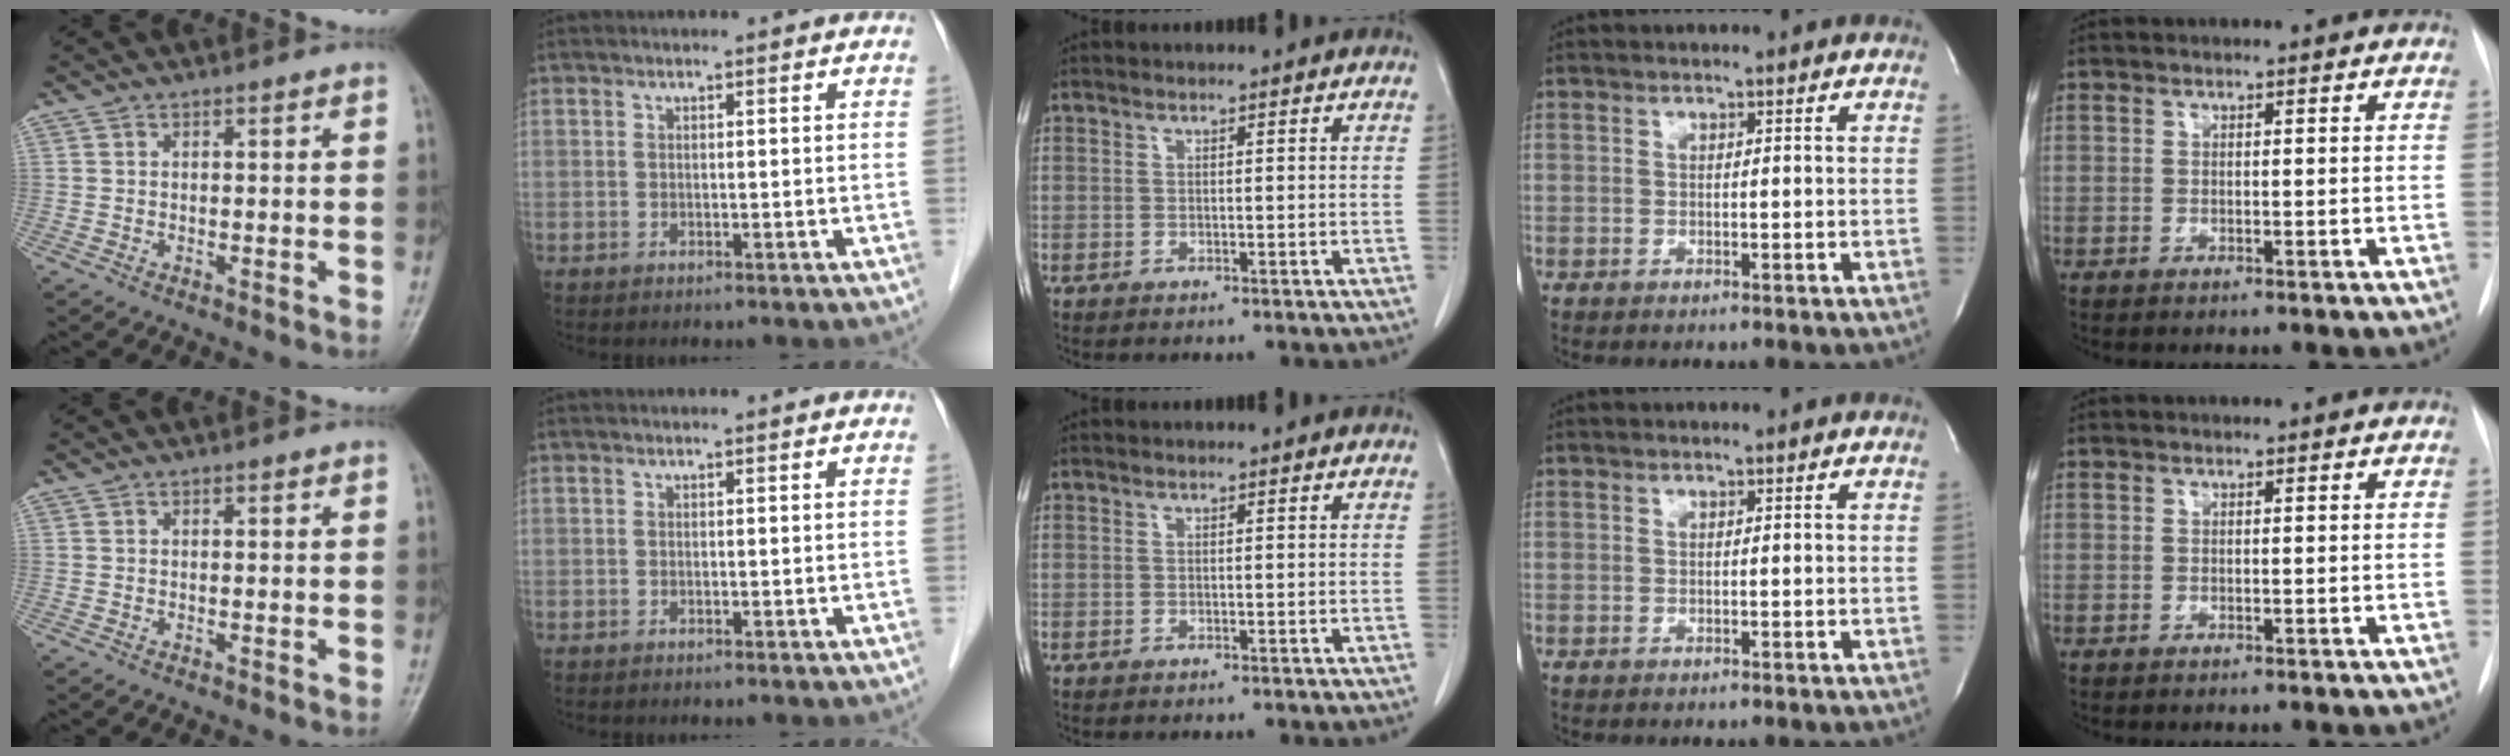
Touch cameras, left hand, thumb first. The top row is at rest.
{}